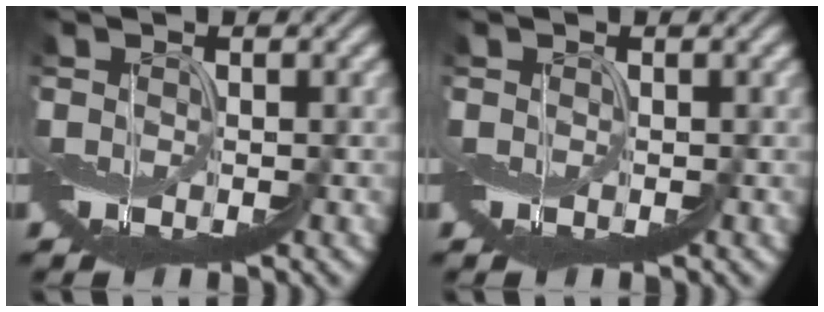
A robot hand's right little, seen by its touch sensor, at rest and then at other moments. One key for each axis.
{"total": 0.0}